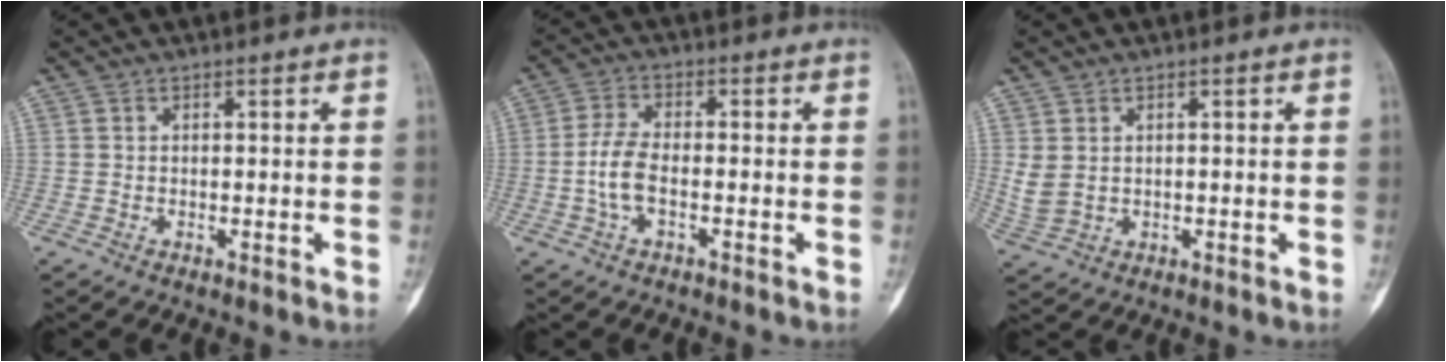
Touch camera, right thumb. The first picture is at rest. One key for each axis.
{"total": 5.8, "fx": -1.4, "fy": 2.5, "fz": 5.0, "tx": -0.115, "ty": 0.018, "tz": -0.030}
{"total": 3.6, "fx": 0.7, "fy": 2.6, "fz": 2.4, "tx": -0.057, "ty": 0.000, "tz": 0.025}